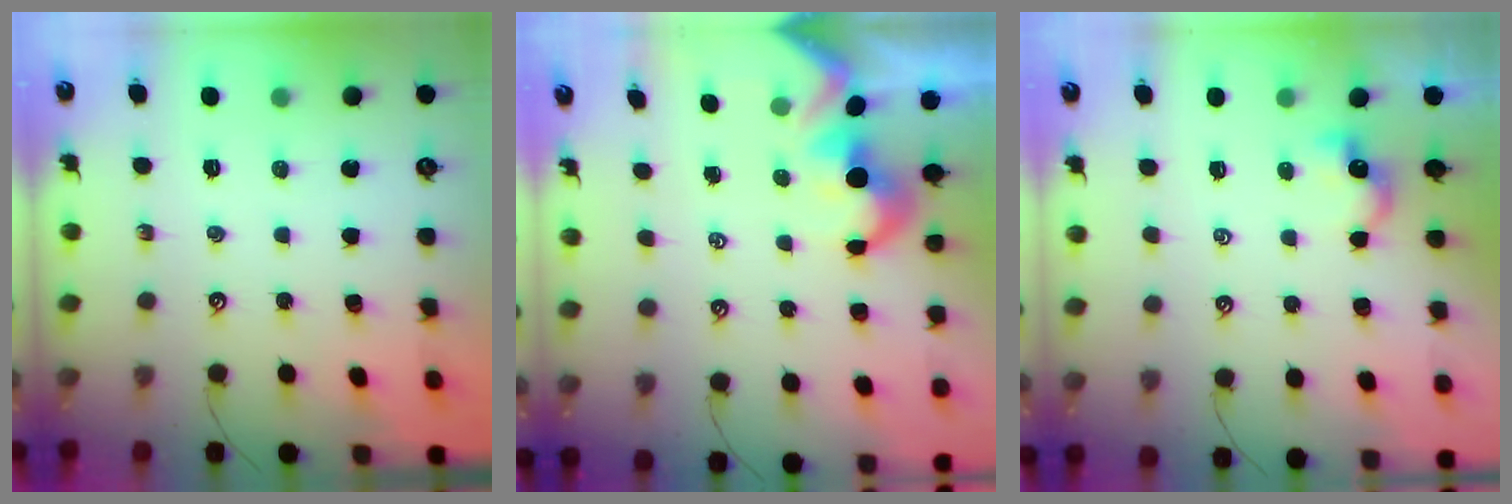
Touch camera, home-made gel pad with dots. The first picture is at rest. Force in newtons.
{"total": 1.6, "press": 1.3, "slide": 1.0}
{"total": 1.7, "press": 1.7, "slide": 0.2}